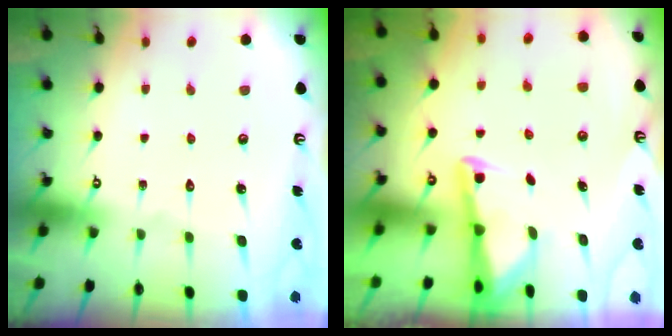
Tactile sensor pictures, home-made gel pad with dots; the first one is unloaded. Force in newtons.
{"total": 3.0, "press": 3.0, "slide": 0.3}